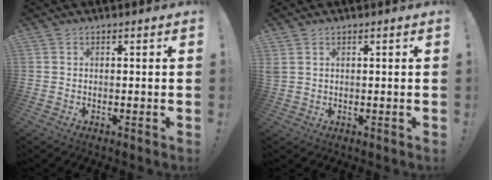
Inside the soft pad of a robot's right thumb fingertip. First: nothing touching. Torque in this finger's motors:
{"motor_torque": [-0.01, 0.01, 0.15, 0.02, 0.00]}